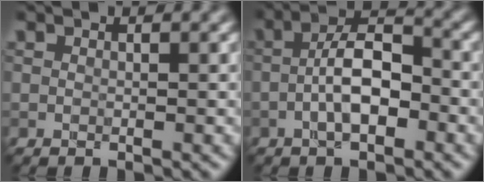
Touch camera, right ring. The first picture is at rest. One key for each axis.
{"total": 4.9, "fx": -1.7, "fy": 2.0, "fz": 4.1, "tx": -0.074, "ty": 0.012, "tz": -0.037}